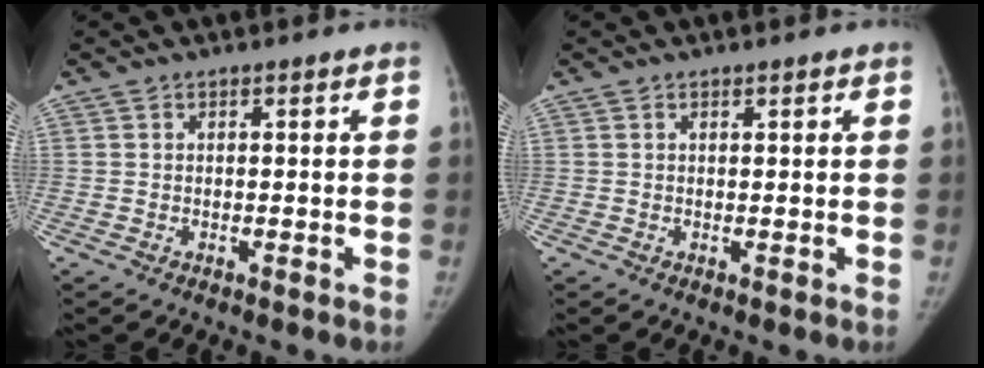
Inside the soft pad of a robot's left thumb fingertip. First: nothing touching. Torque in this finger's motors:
{"motor_torque": [-0.28, -0.15, -0.51, 0.34, -0.07]}